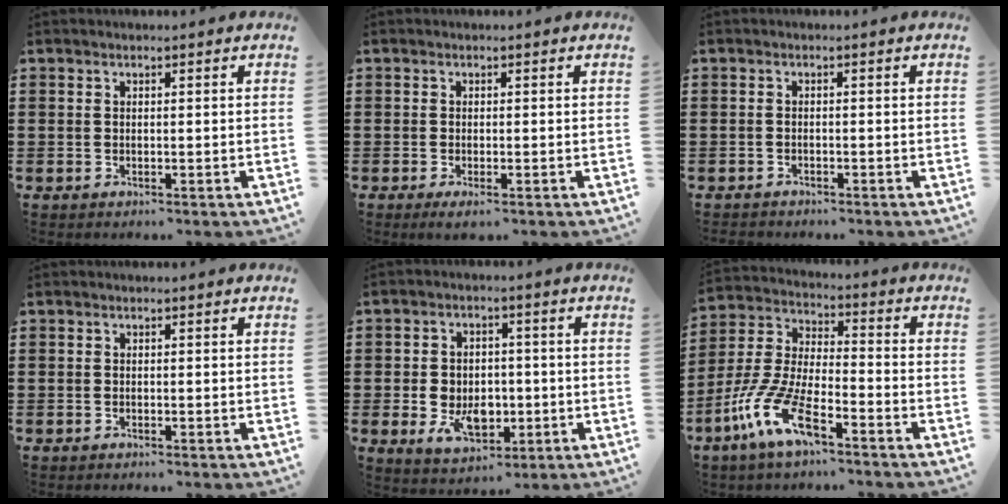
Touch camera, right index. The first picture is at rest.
{"total": 0.8, "force": [-0.4, 0.0, 0.7], "torque": [-0.018, -0.006, -0.009]}
{"total": 0.8, "force": [-0.8, 0.0, 0.1], "torque": [-0.006, -0.003, -0.015]}
{"total": 0.0}
{"total": 6.8, "force": [-1.5, 5.0, 4.4], "torque": [-0.079, 0.003, -0.030]}
{"total": 10.4, "force": [-6.8, 2.6, 7.4], "torque": [-0.188, -0.011, -0.140]}